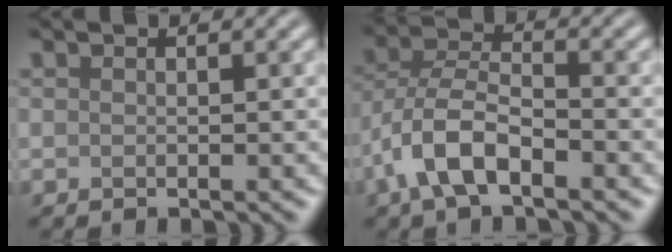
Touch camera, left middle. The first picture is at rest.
{"total": 5.8, "force": [-3.0, 2.4, 4.3], "torque": [-0.085, 0.008, -0.065]}